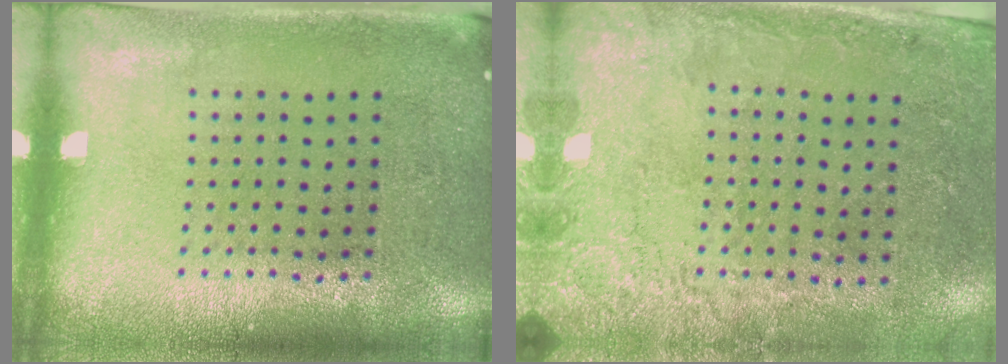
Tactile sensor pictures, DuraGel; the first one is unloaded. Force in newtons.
{"total": 2.7, "press": 2.2, "slide": 1.5}